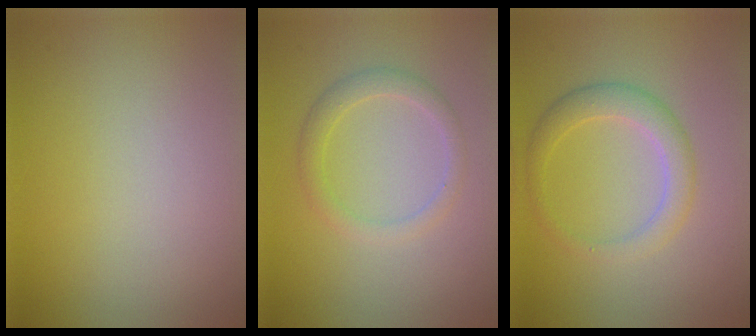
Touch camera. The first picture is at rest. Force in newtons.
{"total": 1.9, "press": 1.9, "slide": 0.0}
{"total": 2.7, "press": 2.7, "slide": 0.1}